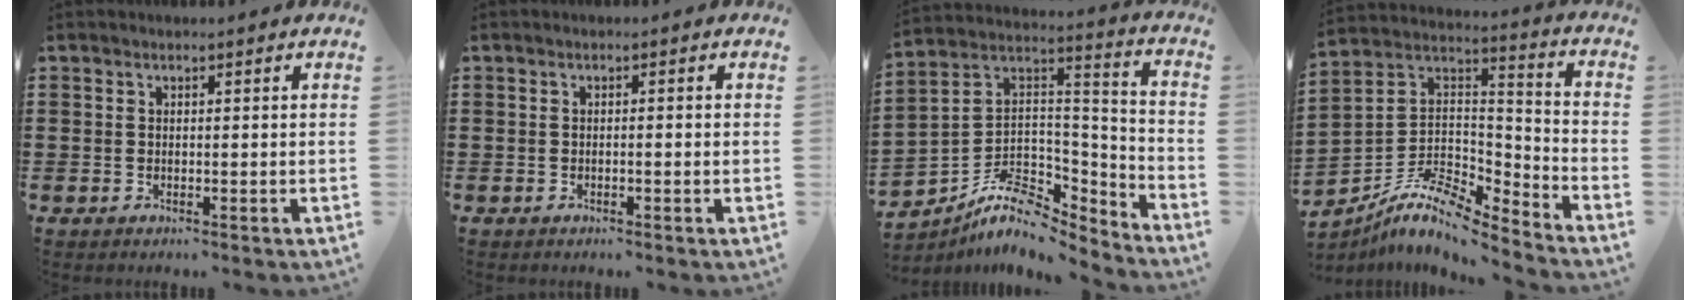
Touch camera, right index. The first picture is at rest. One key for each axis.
{"total": 0.8, "fx": -0.3, "fy": -0.1, "fz": 0.7, "tx": -0.011, "ty": -0.003, "tz": -0.004}
{"total": 9.1, "fx": -7.0, "fy": 4.2, "fz": 4.1, "tx": -0.090, "ty": 0.002, "tz": -0.135}
{"total": 9.1, "fx": -7.4, "fy": 2.6, "fz": 4.5, "tx": -0.098, "ty": 0.001, "tz": -0.150}